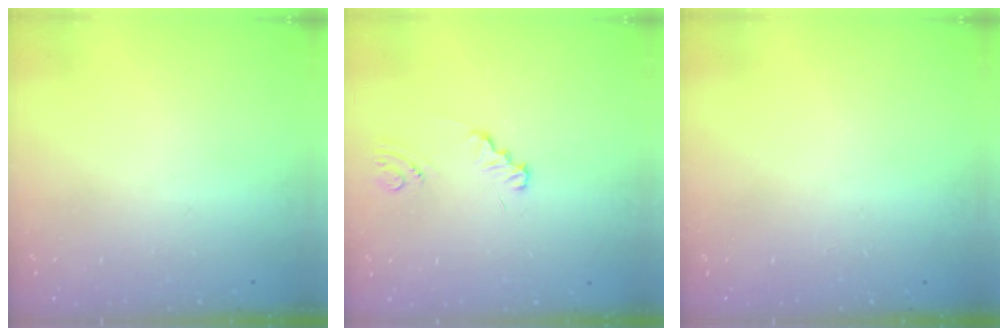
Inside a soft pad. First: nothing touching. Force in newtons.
{"total": 1.1, "press": 1.1, "slide": 0.1}
{"total": 0.0}